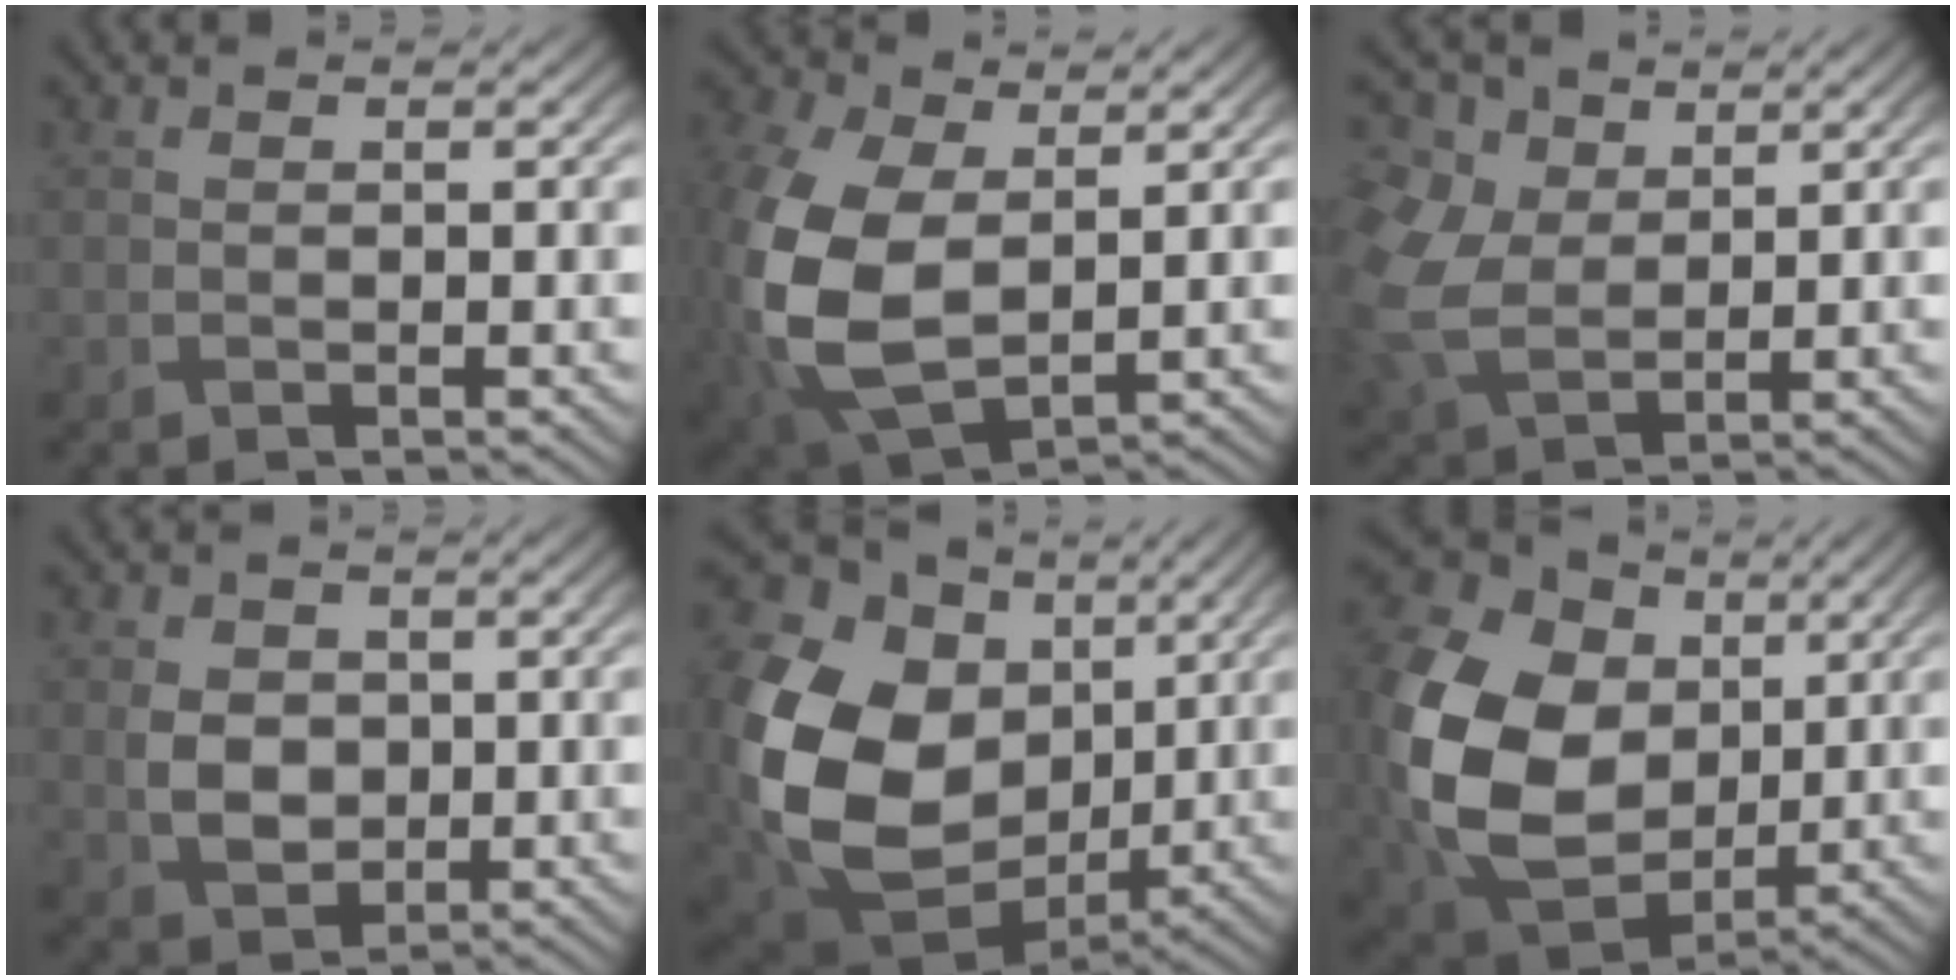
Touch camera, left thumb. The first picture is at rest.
{"total": 14.2, "force": [0.2, 9.4, 10.6], "torque": [-0.308, -0.021, 0.017]}
{"total": 9.8, "force": [2.7, 7.2, 6.2], "torque": [-0.202, 0.007, 0.056]}
{"total": 4.5, "force": [0.1, 3.7, 2.7], "torque": [-0.062, -0.006, 0.003]}
{"total": 21.3, "force": [0.7, 16.2, 13.7], "torque": [-0.340, -0.033, 0.064]}
{"total": 17.9, "force": [1.3, 13.8, 11.3], "torque": [-0.307, -0.024, 0.054]}